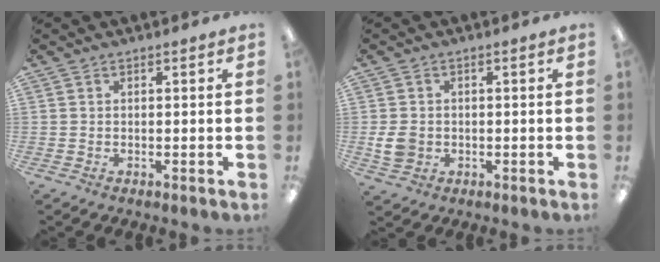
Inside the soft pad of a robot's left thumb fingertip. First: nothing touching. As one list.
[{"total": 4.9, "force": [-0.3, 4.1, 2.7], "torque": [-0.060, -0.001, -0.008]}]